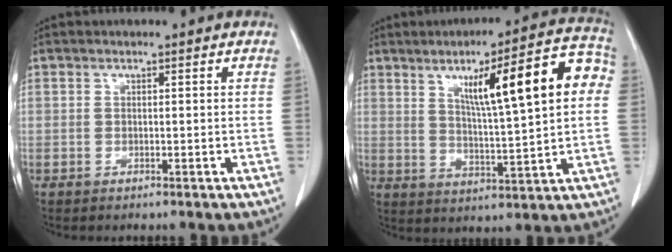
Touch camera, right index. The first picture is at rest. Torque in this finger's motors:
{"motor_torque": [1.29, 0.85, 0.75, 0.11]}